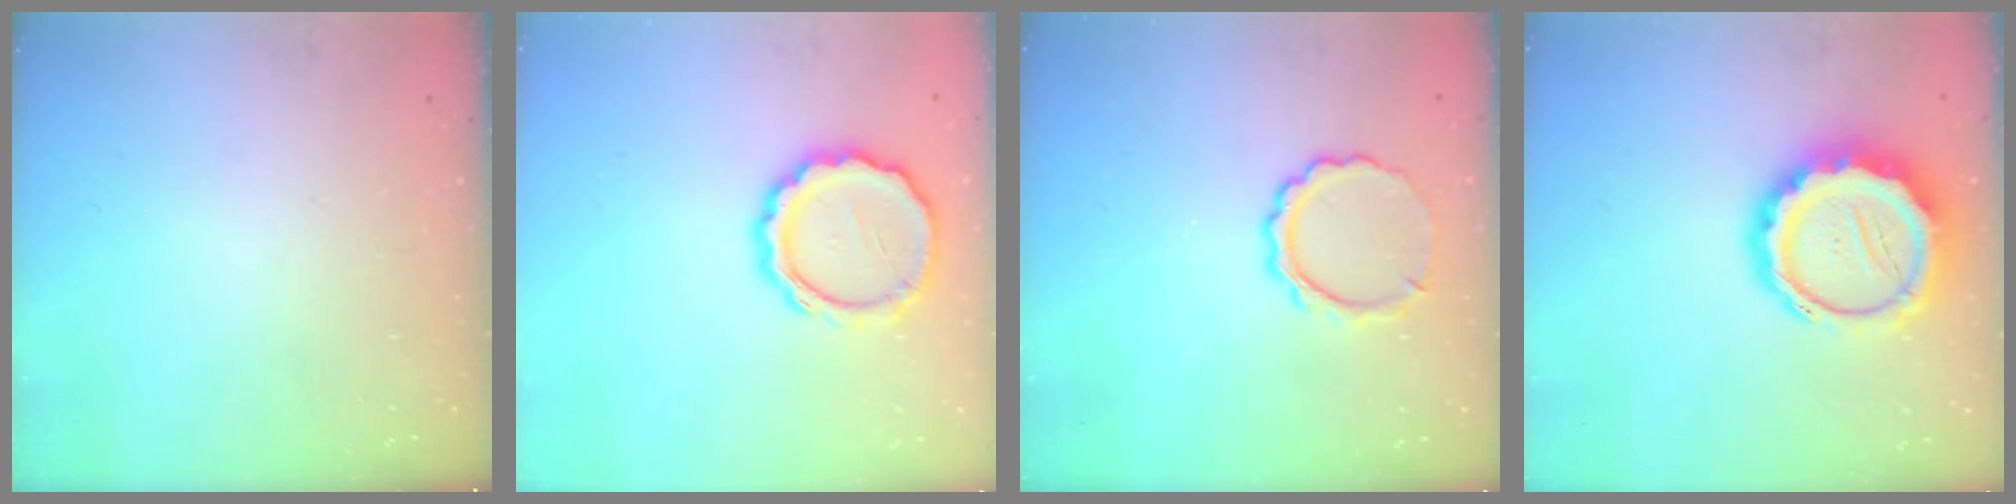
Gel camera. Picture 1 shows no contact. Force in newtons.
{"total": 11.9, "press": 11.7, "slide": 1.9}
{"total": 7.6, "press": 7.5, "slide": 0.5}
{"total": 15.2, "press": 14.8, "slide": 3.4}